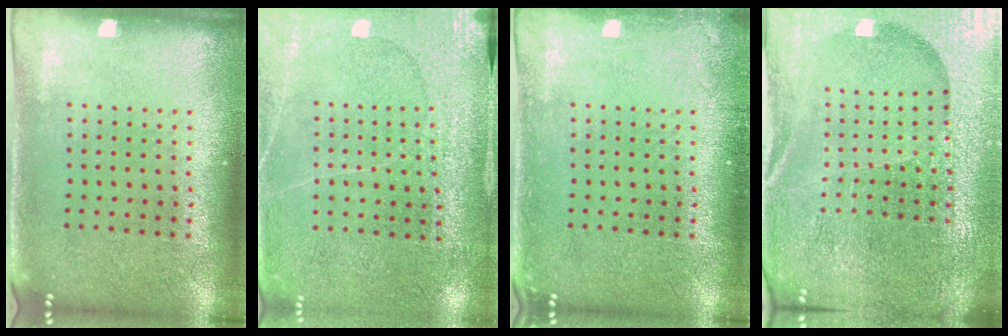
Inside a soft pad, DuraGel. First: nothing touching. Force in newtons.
{"total": 2.7, "press": 2.7, "slide": 0.4}
{"total": 0.8, "press": 0.8, "slide": 0.1}
{"total": 5.2, "press": 4.8, "slide": 2.0}